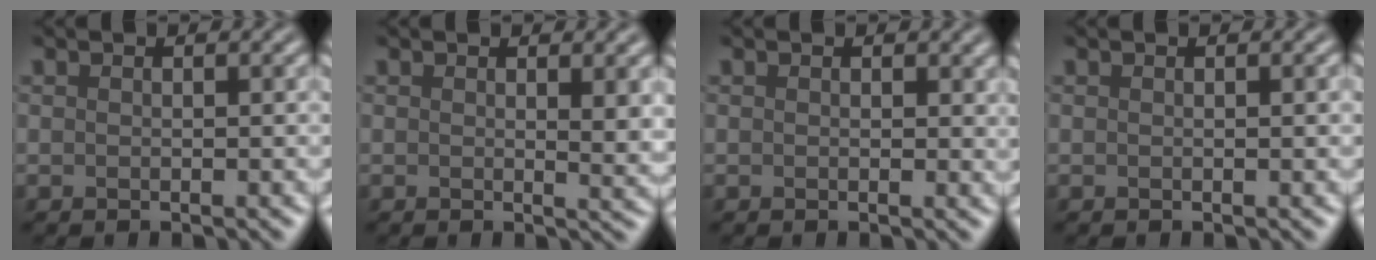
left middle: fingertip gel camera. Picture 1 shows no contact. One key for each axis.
{"total": 2.2, "fx": 0.7, "fy": 0.5, "fz": 2.1, "tx": -0.022, "ty": -0.005, "tz": 0.010}
{"total": 0.7, "fx": 0.4, "fy": 0.5, "fz": 0.4, "tx": -0.003, "ty": -0.002, "tz": 0.004}
{"total": 0.6, "fx": 0.0, "fy": 0.1, "fz": 0.6, "tx": -0.007, "ty": 0.002, "tz": 0.001}